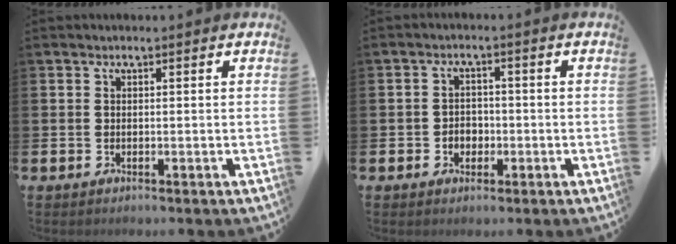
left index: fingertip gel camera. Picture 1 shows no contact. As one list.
[{"total": 2.5, "force": [-0.8, 2.1, 1.1], "torque": [-0.016, 0.002, -0.021]}]